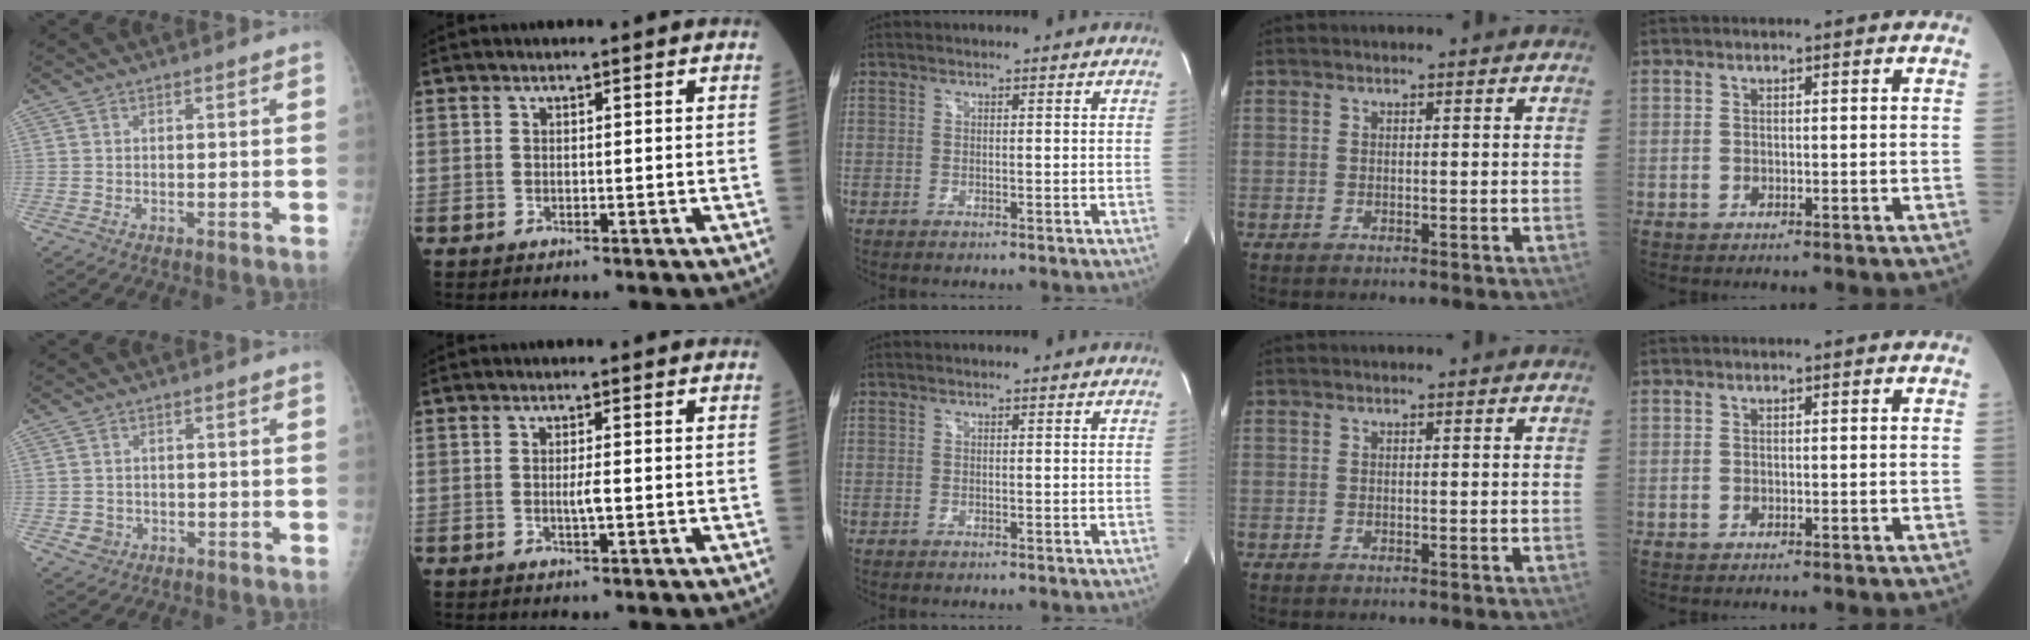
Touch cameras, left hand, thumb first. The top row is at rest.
{"thumb": {"total": 2.4, "force": [-0.7, 2.2, 0.6], "torque": [0.001, 0.005, -0.005]}, "index": {"total": 1.5, "force": [-0.6, 0.0, 1.4], "torque": [-0.029, -0.006, -0.010]}}